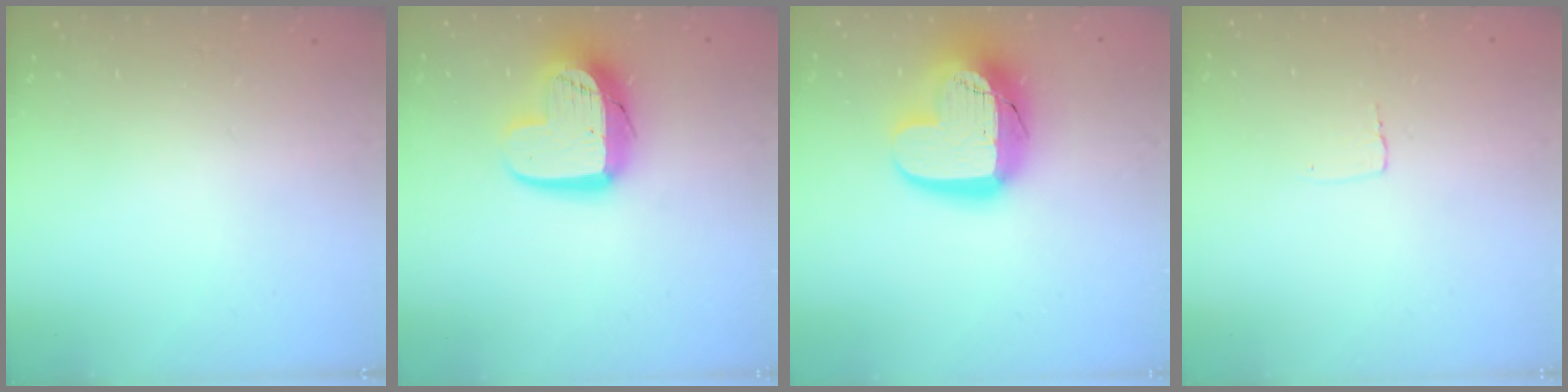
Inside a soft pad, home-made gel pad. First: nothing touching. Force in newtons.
{"total": 14.4, "press": 14.3, "slide": 1.4}
{"total": 18.3, "press": 18.3, "slide": 1.2}
{"total": 2.6, "press": 2.6, "slide": 0.1}